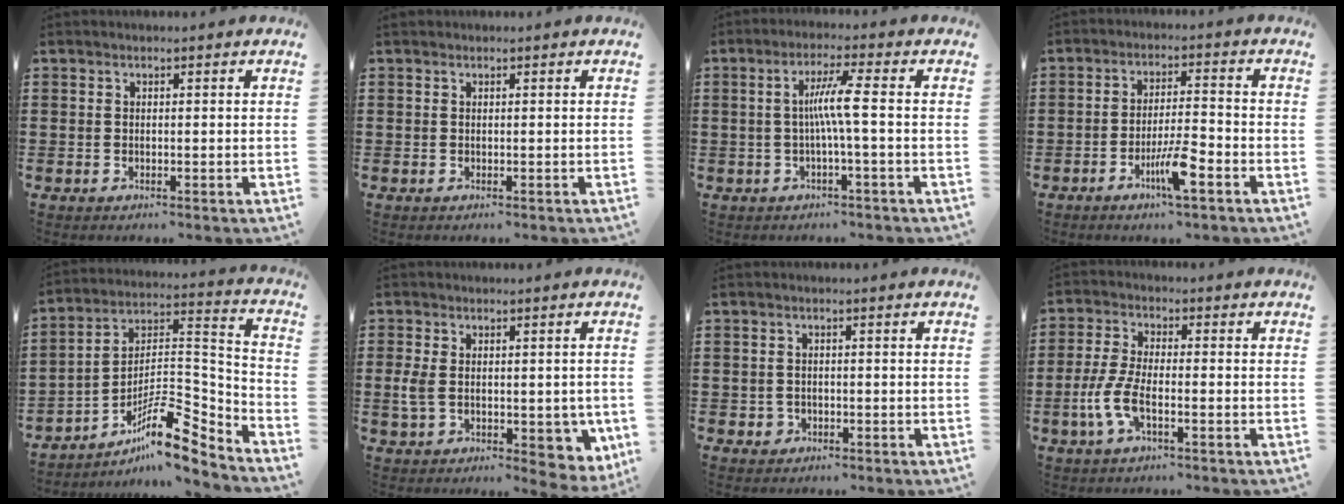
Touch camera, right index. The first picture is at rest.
{"total": 0.0}
{"total": 5.5, "force": [-0.4, -0.5, 5.5], "torque": [-0.103, -0.003, -0.014]}
{"total": 6.4, "force": [-3.4, 0.9, 5.4], "torque": [-0.105, -0.005, -0.063]}
{"total": 11.4, "force": [-7.7, 3.4, 7.8], "torque": [-0.123, 0.007, -0.149]}
{"total": 6.2, "force": [-0.1, 3.9, 4.9], "torque": [-0.098, 0.012, 0.003]}
{"total": 1.2, "force": [-0.6, 1.0, 0.3], "torque": [-0.009, 0.002, -0.013]}
{"total": 5.9, "force": [-2.2, 1.9, 5.2], "torque": [-0.130, -0.014, -0.048]}